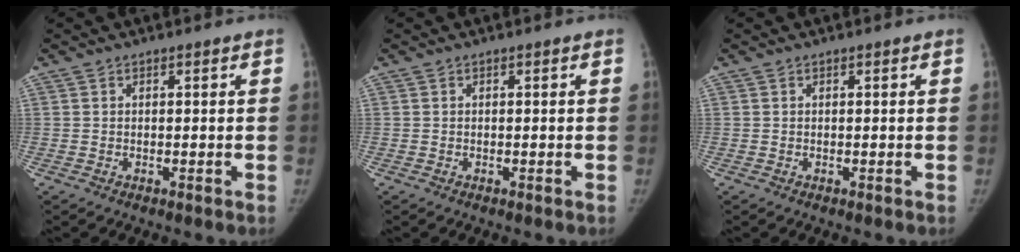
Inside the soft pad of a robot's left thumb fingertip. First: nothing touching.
{"total": 0.0}
{"total": 0.0}